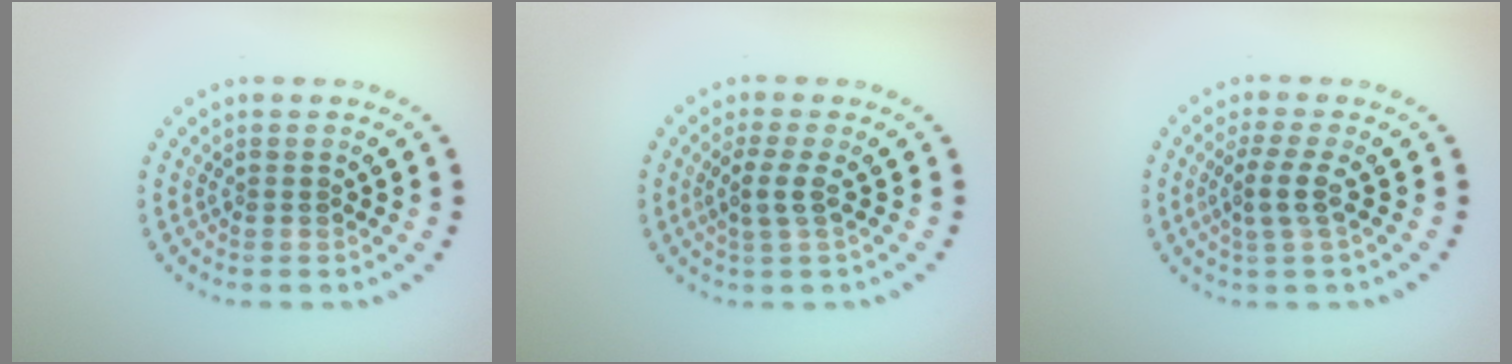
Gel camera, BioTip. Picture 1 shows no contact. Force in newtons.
{"total": 1.9, "press": 1.4, "slide": 1.2}
{"total": 2.3, "press": 1.6, "slide": 1.6}